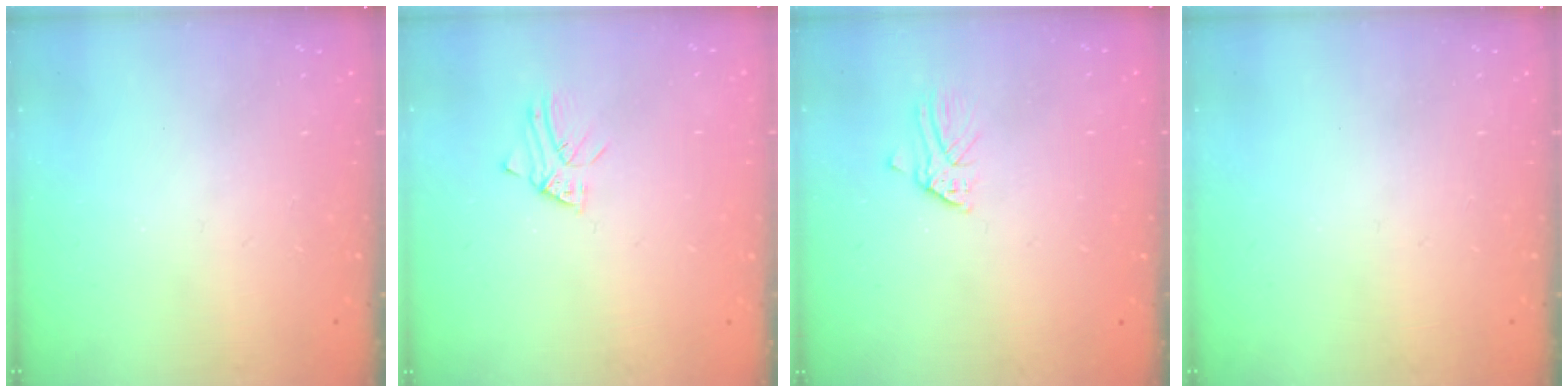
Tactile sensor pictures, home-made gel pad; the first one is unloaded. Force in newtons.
{"total": 1.8, "press": 1.7, "slide": 0.2}
{"total": 1.4, "press": 1.4, "slide": 0.2}
{"total": 0.0}